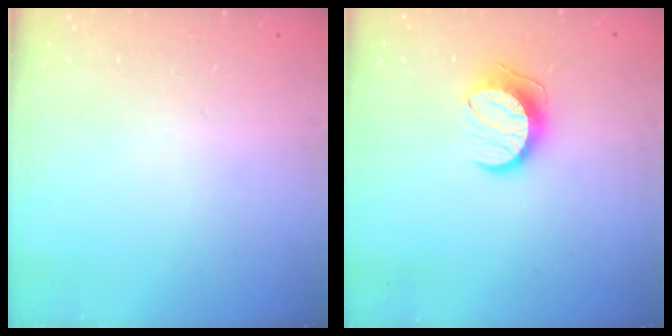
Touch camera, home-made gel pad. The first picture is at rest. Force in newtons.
{"total": 10.1, "press": 10.1, "slide": 0.5}